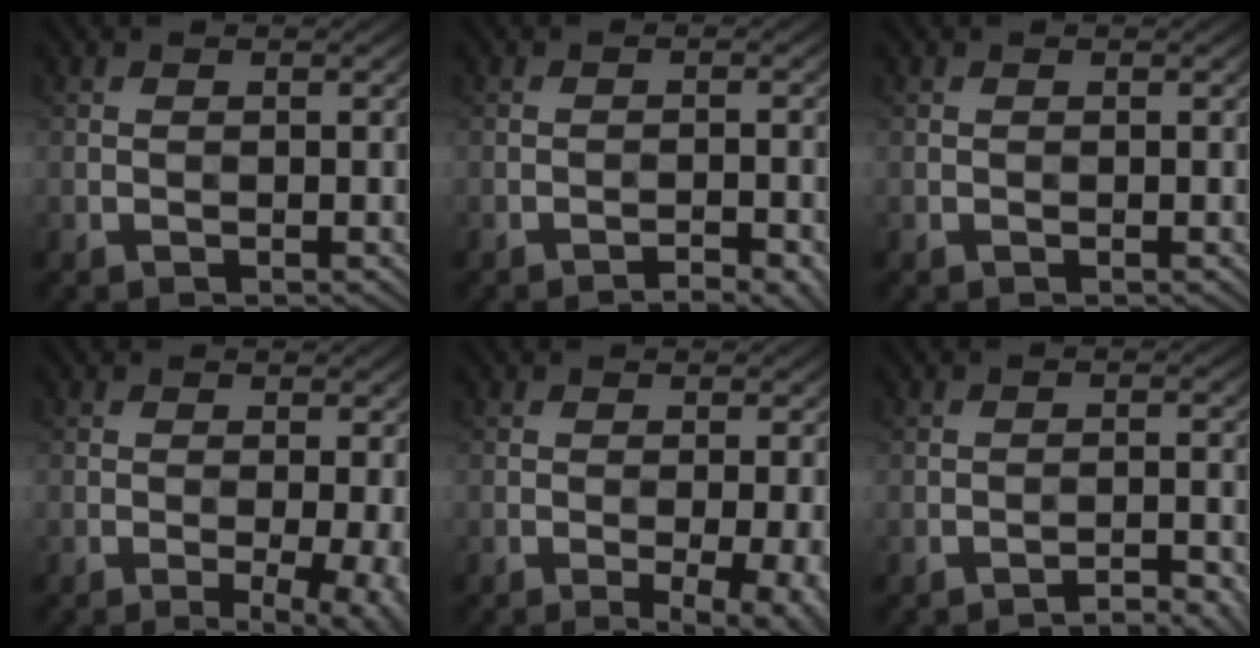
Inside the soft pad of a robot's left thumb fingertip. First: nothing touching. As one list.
[{"total": 3.6, "force": [-2.6, 0.5, 2.3], "torque": [-0.038, 0.012, -0.042]}, {"total": 0.0}, {"total": 5.2, "force": [-1.4, 1.4, 4.9], "torque": [-0.066, -0.007, -0.014]}, {"total": 4.5, "force": [-1.4, 1.0, 4.2], "torque": [-0.064, -0.005, -0.016]}, {"total": 3.5, "force": [-2.8, 0.4, 2.0], "torque": [-0.027, 0.015, -0.046]}]